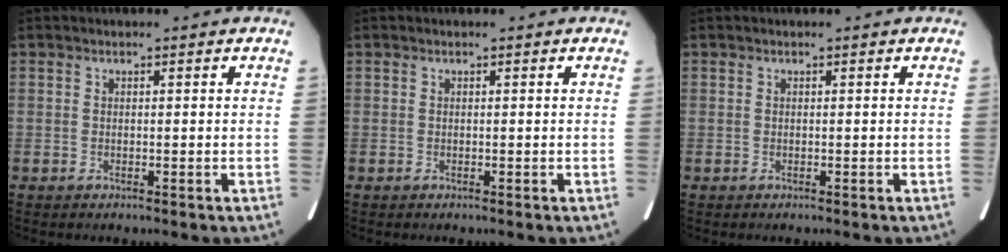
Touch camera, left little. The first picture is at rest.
{"total": 0.0}
{"total": 0.0}